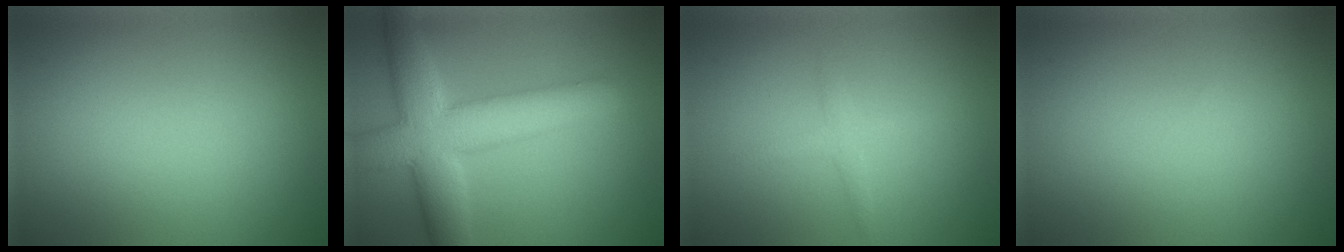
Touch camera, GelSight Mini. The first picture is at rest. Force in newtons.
{"total": 8.9, "press": 8.9, "slide": 0.4}
{"total": 1.4, "press": 1.4, "slide": 0.0}
{"total": 0.0}